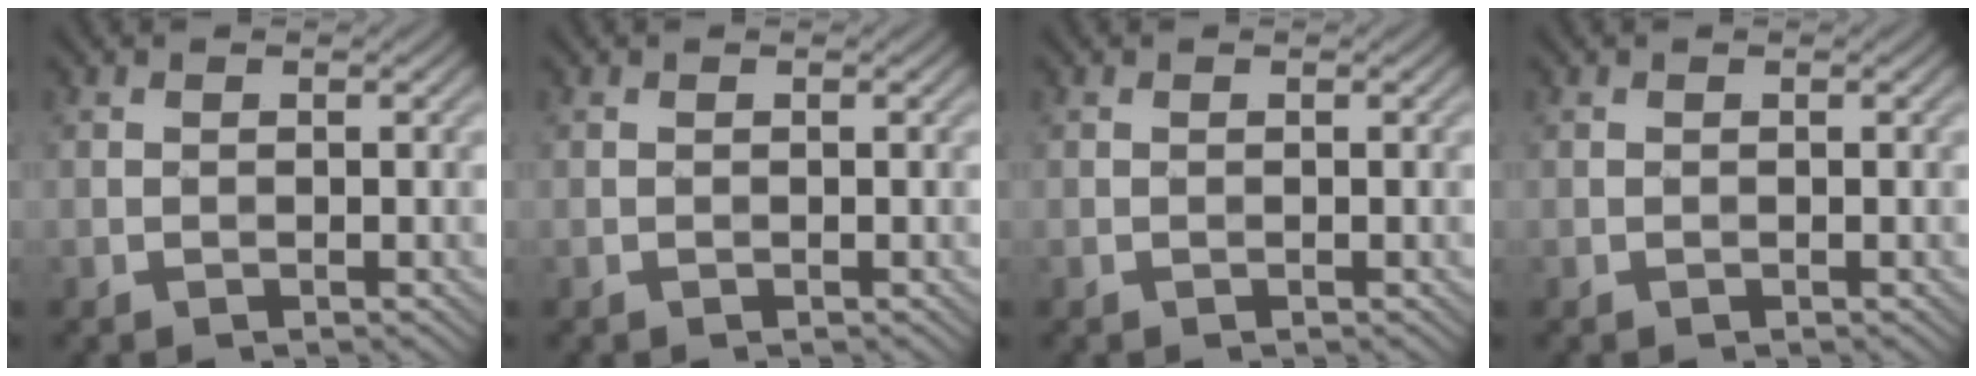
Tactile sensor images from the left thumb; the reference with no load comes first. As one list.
[{"total": 0.0}, {"total": 0.0}, {"total": 0.0}]